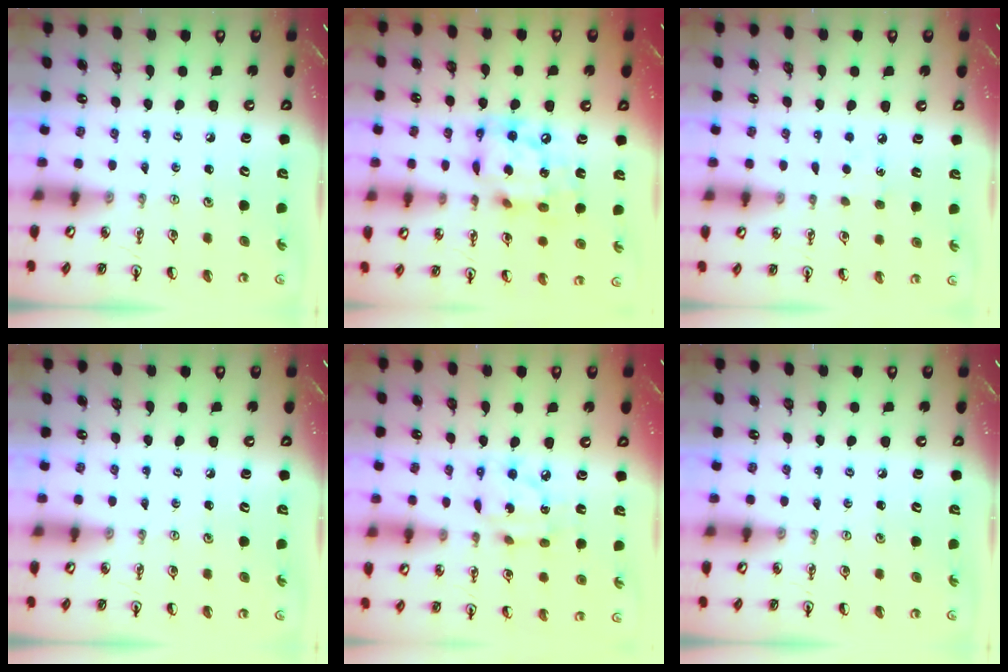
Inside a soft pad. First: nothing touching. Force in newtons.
{"total": 13.8, "press": 13.8, "slide": 1.2}
{"total": 4.5, "press": 4.5, "slide": 0.5}
{"total": 0.0}
{"total": 8.6, "press": 8.5, "slide": 0.4}
{"total": 0.0}